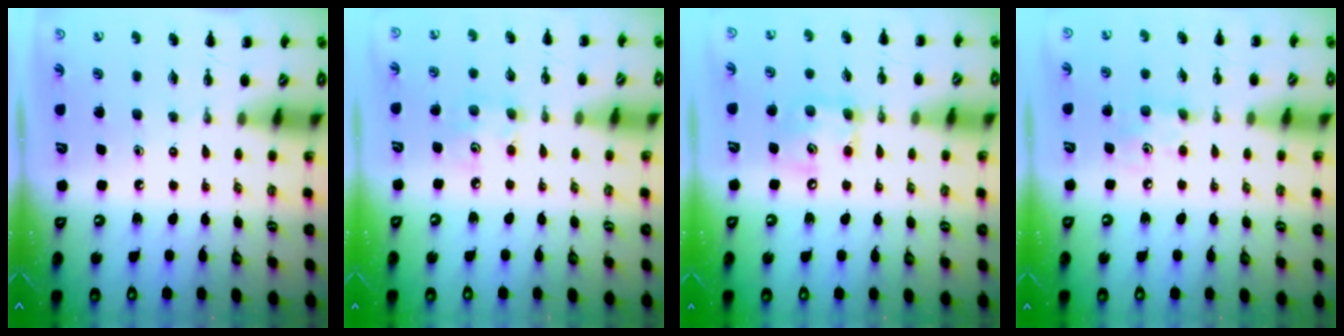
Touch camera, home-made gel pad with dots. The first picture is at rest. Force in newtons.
{"total": 3.8, "press": 3.8, "slide": 0.7}
{"total": 8.9, "press": 8.8, "slide": 1.0}
{"total": 6.6, "press": 6.3, "slide": 1.8}